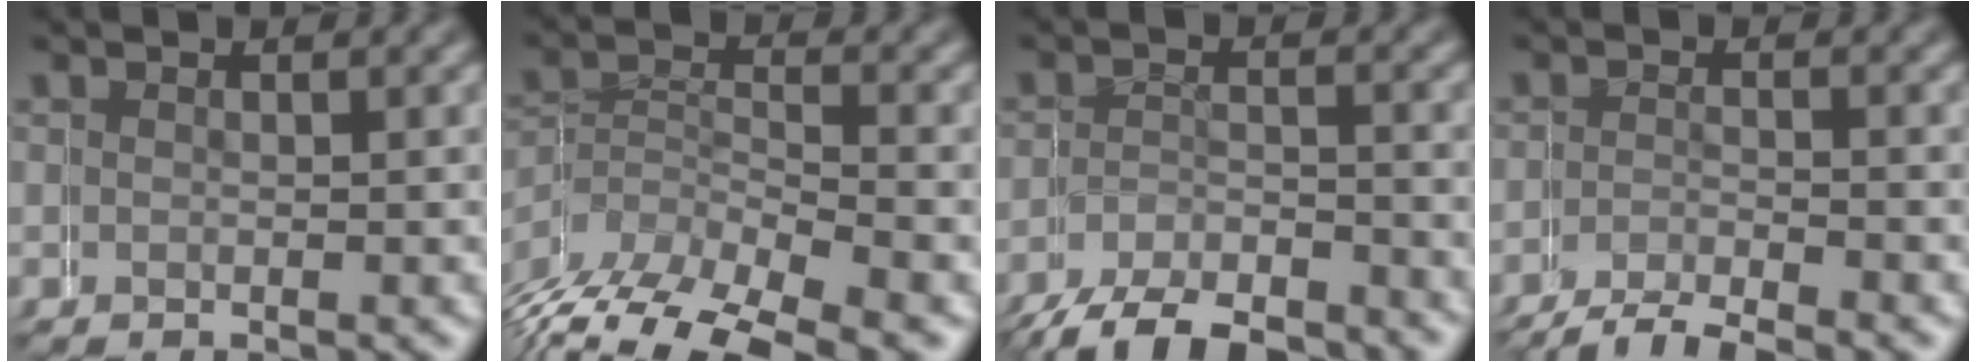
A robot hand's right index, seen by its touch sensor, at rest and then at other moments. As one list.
[{"total": 6.8, "force": [-4.2, 4.1, 3.4], "torque": [-0.073, -0.020, -0.057]}, {"total": 5.7, "force": [-5.4, 2.0, 0.3], "torque": [-0.007, -0.006, -0.084]}, {"total": 4.5, "force": [-4.0, 1.9, 0.7], "torque": [-0.008, -0.009, -0.060]}]